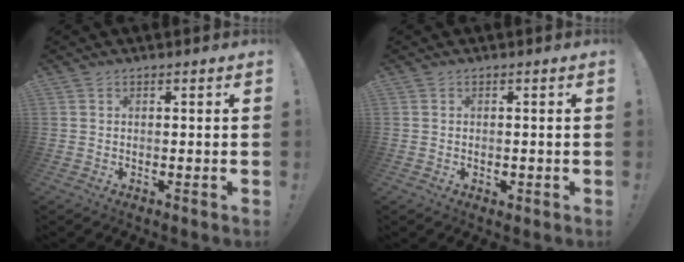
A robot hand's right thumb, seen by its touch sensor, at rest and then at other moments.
{"total": 0.9, "force": [0.0, 0.8, 0.3], "torque": [0.004, 0.000, 0.000]}